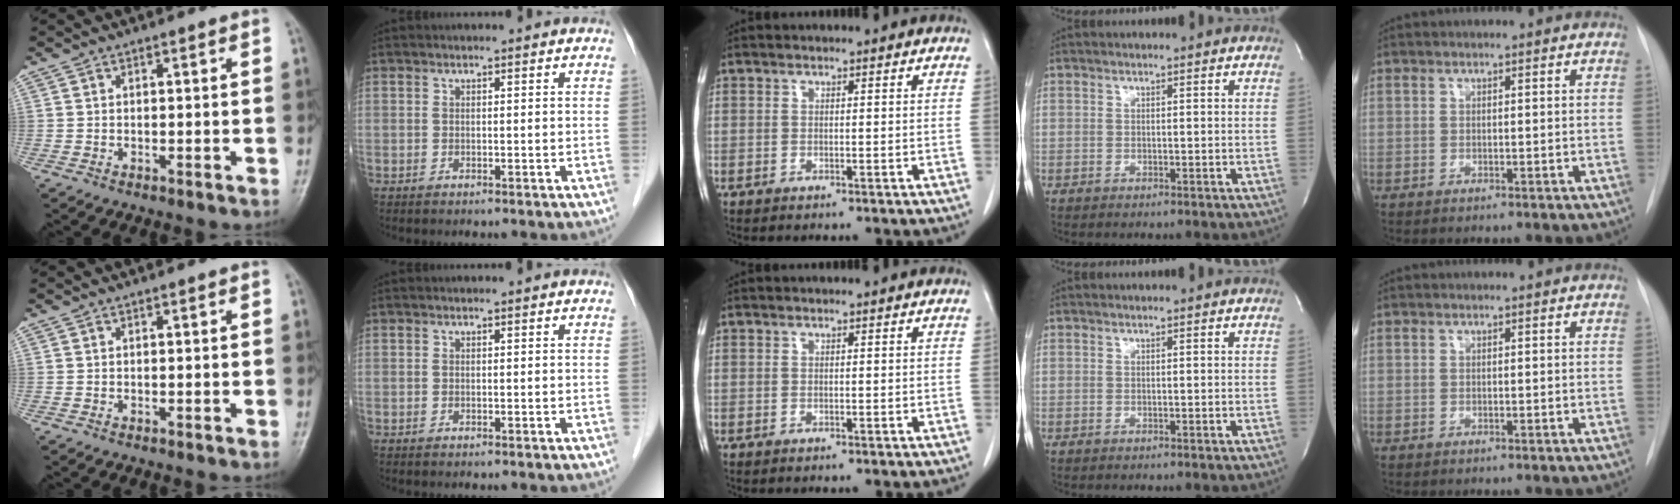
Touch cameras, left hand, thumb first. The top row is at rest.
{}